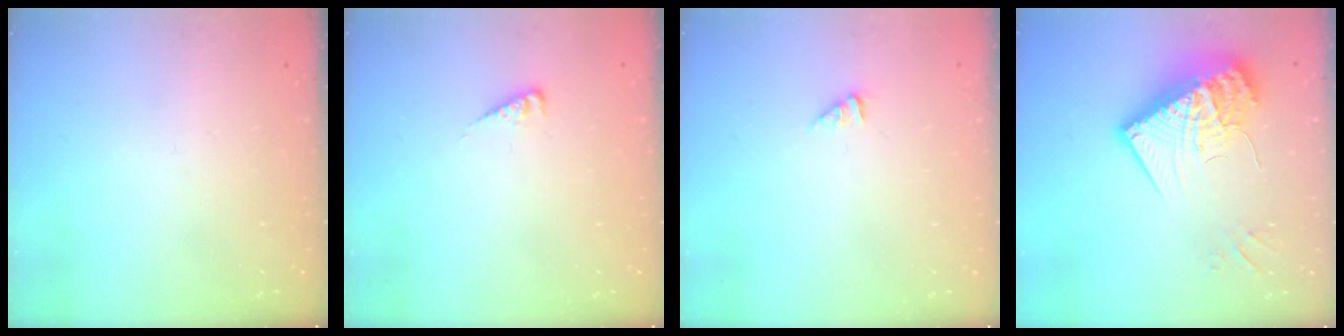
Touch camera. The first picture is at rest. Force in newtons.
{"total": 2.6, "press": 2.6, "slide": 0.5}
{"total": 0.0}
{"total": 19.6, "press": 19.6, "slide": 1.9}